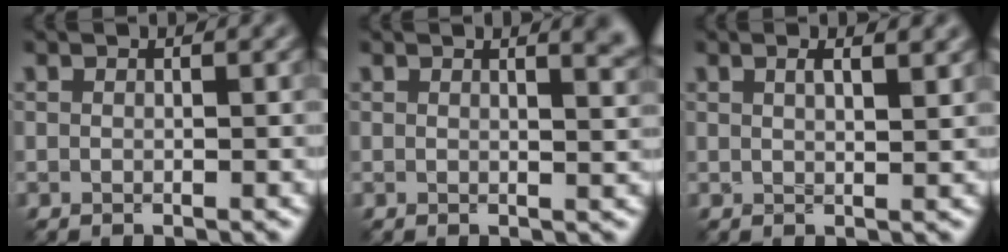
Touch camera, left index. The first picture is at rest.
{"total": 2.9, "force": [1.8, 1.1, 2.0], "torque": [-0.003, 0.006, 0.018]}
{"total": 3.0, "force": [1.7, 1.0, 2.3], "torque": [-0.023, 0.007, 0.015]}